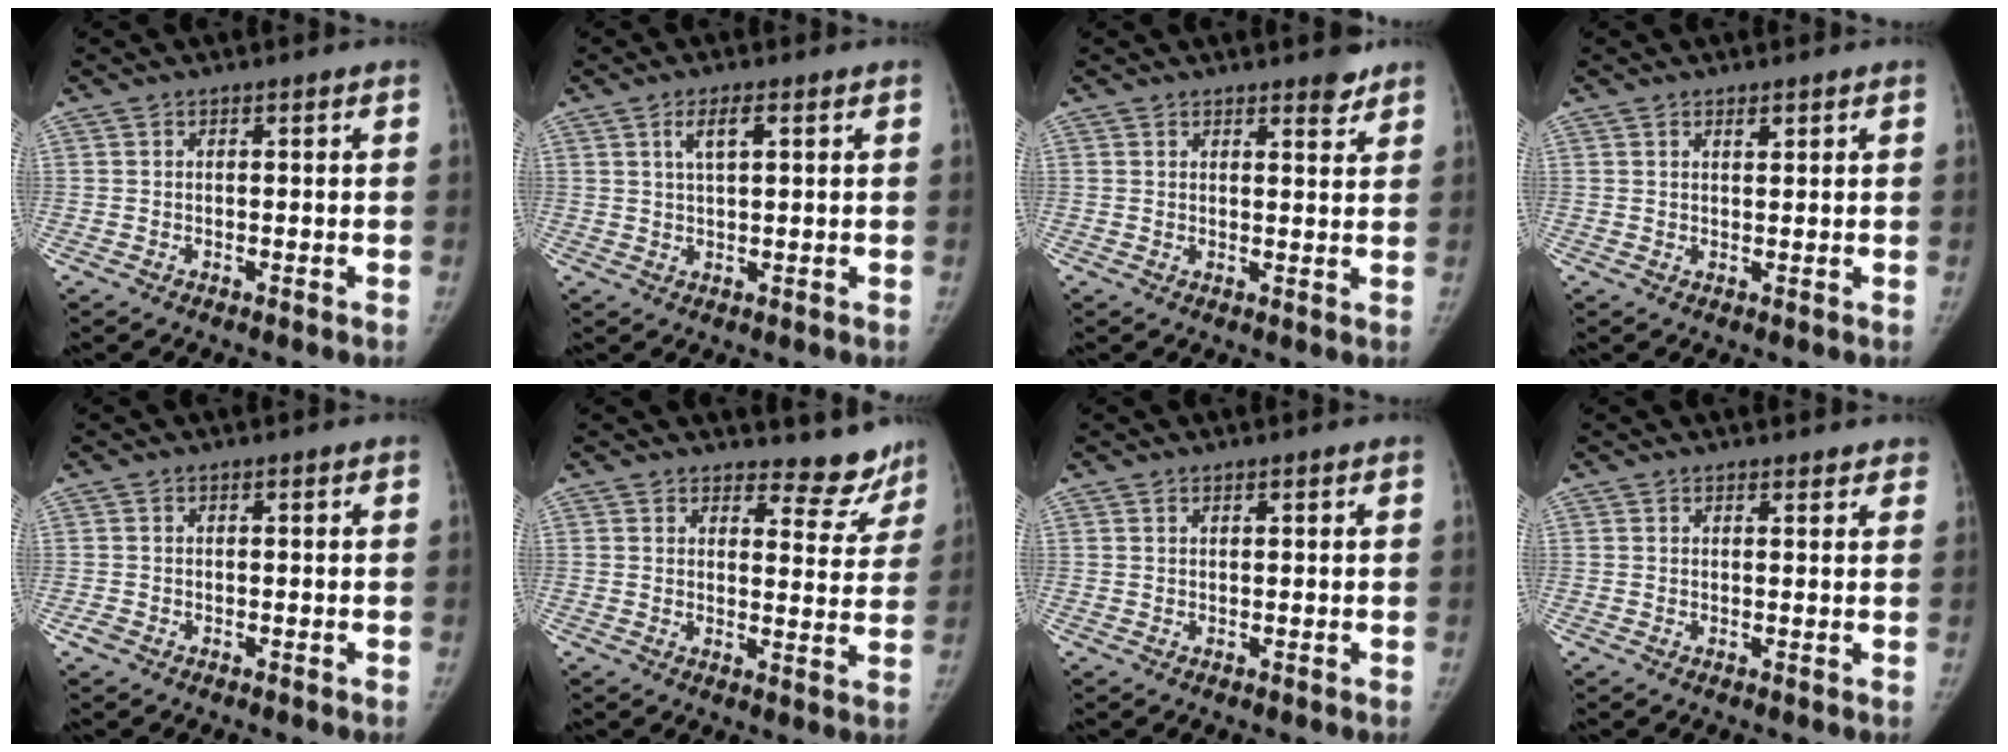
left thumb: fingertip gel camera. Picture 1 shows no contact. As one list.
[{"total": 3.8, "force": [1.6, 1.1, 3.2], "torque": [-0.062, 0.000, 0.032]}, {"total": 3.2, "force": [2.6, 1.1, 1.6], "torque": [-0.007, -0.018, 0.033]}, {"total": 1.4, "force": [1.0, 0.5, 0.9], "torque": [-0.010, -0.005, 0.016]}, {"total": 1.0, "force": [-0.6, 0.7, 0.4], "torque": [-0.009, 0.000, -0.012]}, {"total": 7.9, "force": [7.3, 2.9, 0.8], "torque": [0.027, -0.066, 0.079]}, {"total": 0.7, "force": [0.5, 0.2, 0.5], "torque": [-0.008, -0.001, 0.009]}, {"total": 2.3, "force": [2.0, 0.9, 0.7], "torque": [0.009, -0.005, 0.019]}]